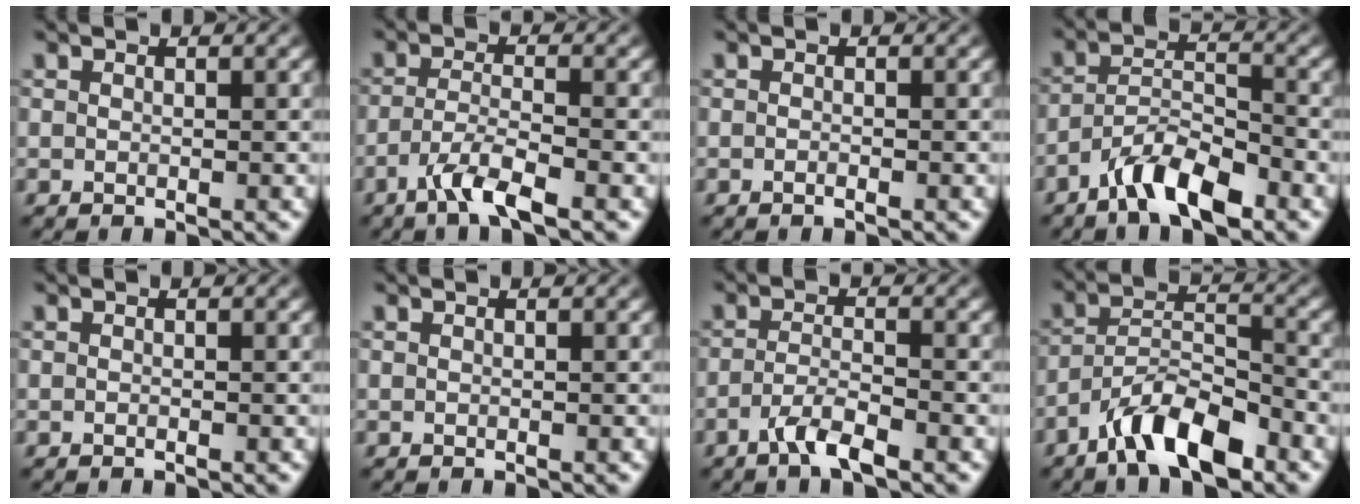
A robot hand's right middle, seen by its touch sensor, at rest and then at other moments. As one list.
[{"total": 3.7, "force": [-2.3, 0.5, 2.9], "torque": [-0.058, 0.002, -0.052]}, {"total": 0.5, "force": [-0.3, 0.1, 0.4], "torque": [-0.006, -0.001, -0.006]}, {"total": 5.4, "force": [-3.9, 1.6, 3.4], "torque": [-0.058, 0.005, -0.076]}, {"total": 0.0}, {"total": 0.0}, {"total": 3.0, "force": [-1.9, 0.6, 2.3], "torque": [-0.046, 0.004, -0.043]}, {"total": 6.7, "force": [-4.7, 2.0, 4.3], "torque": [-0.070, 0.008, -0.087]}]